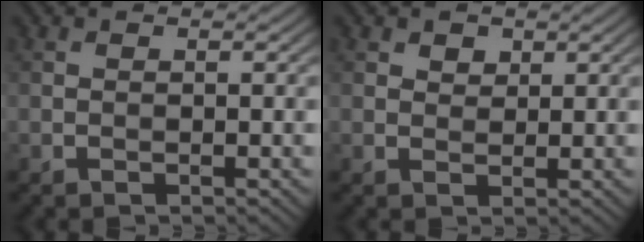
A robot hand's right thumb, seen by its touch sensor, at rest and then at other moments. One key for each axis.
{"total": 1.6, "fx": 1.1, "fy": 1.1, "fz": 0.6, "tx": -0.012, "ty": -0.002, "tz": 0.019}